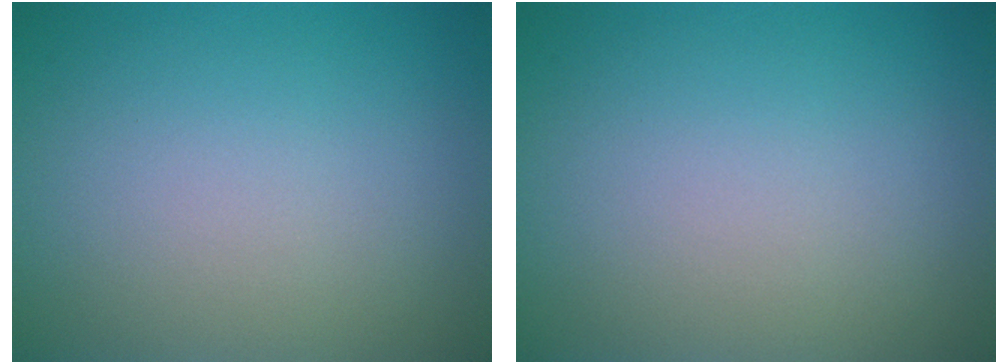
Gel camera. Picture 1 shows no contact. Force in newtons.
{"total": 0.0}